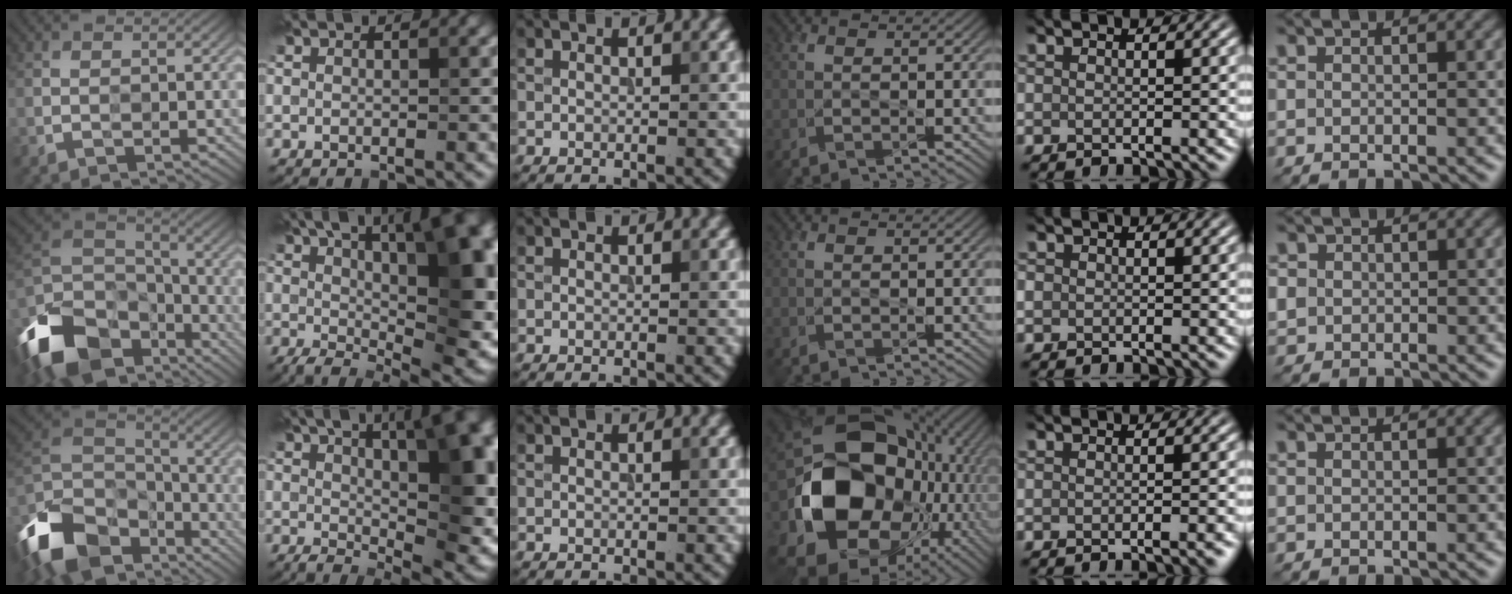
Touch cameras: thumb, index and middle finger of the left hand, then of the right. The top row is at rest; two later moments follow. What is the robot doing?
{"motion": "wipe", "object": "glasses"}